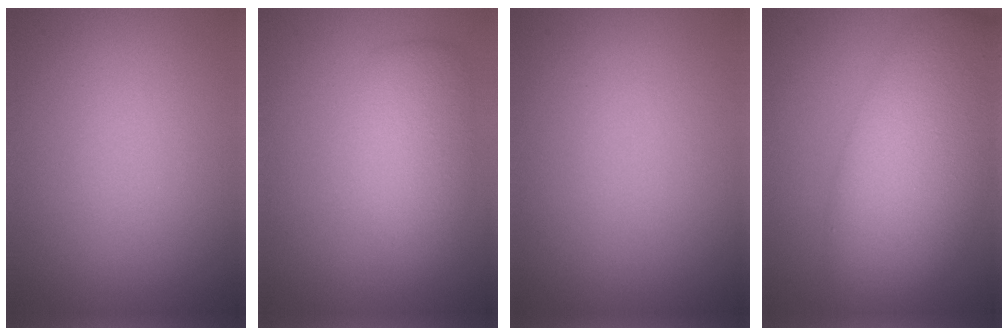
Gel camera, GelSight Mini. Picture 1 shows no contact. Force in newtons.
{"total": 3.7, "press": 3.7, "slide": 0.2}
{"total": 0.0}
{"total": 10.9, "press": 10.9, "slide": 0.5}